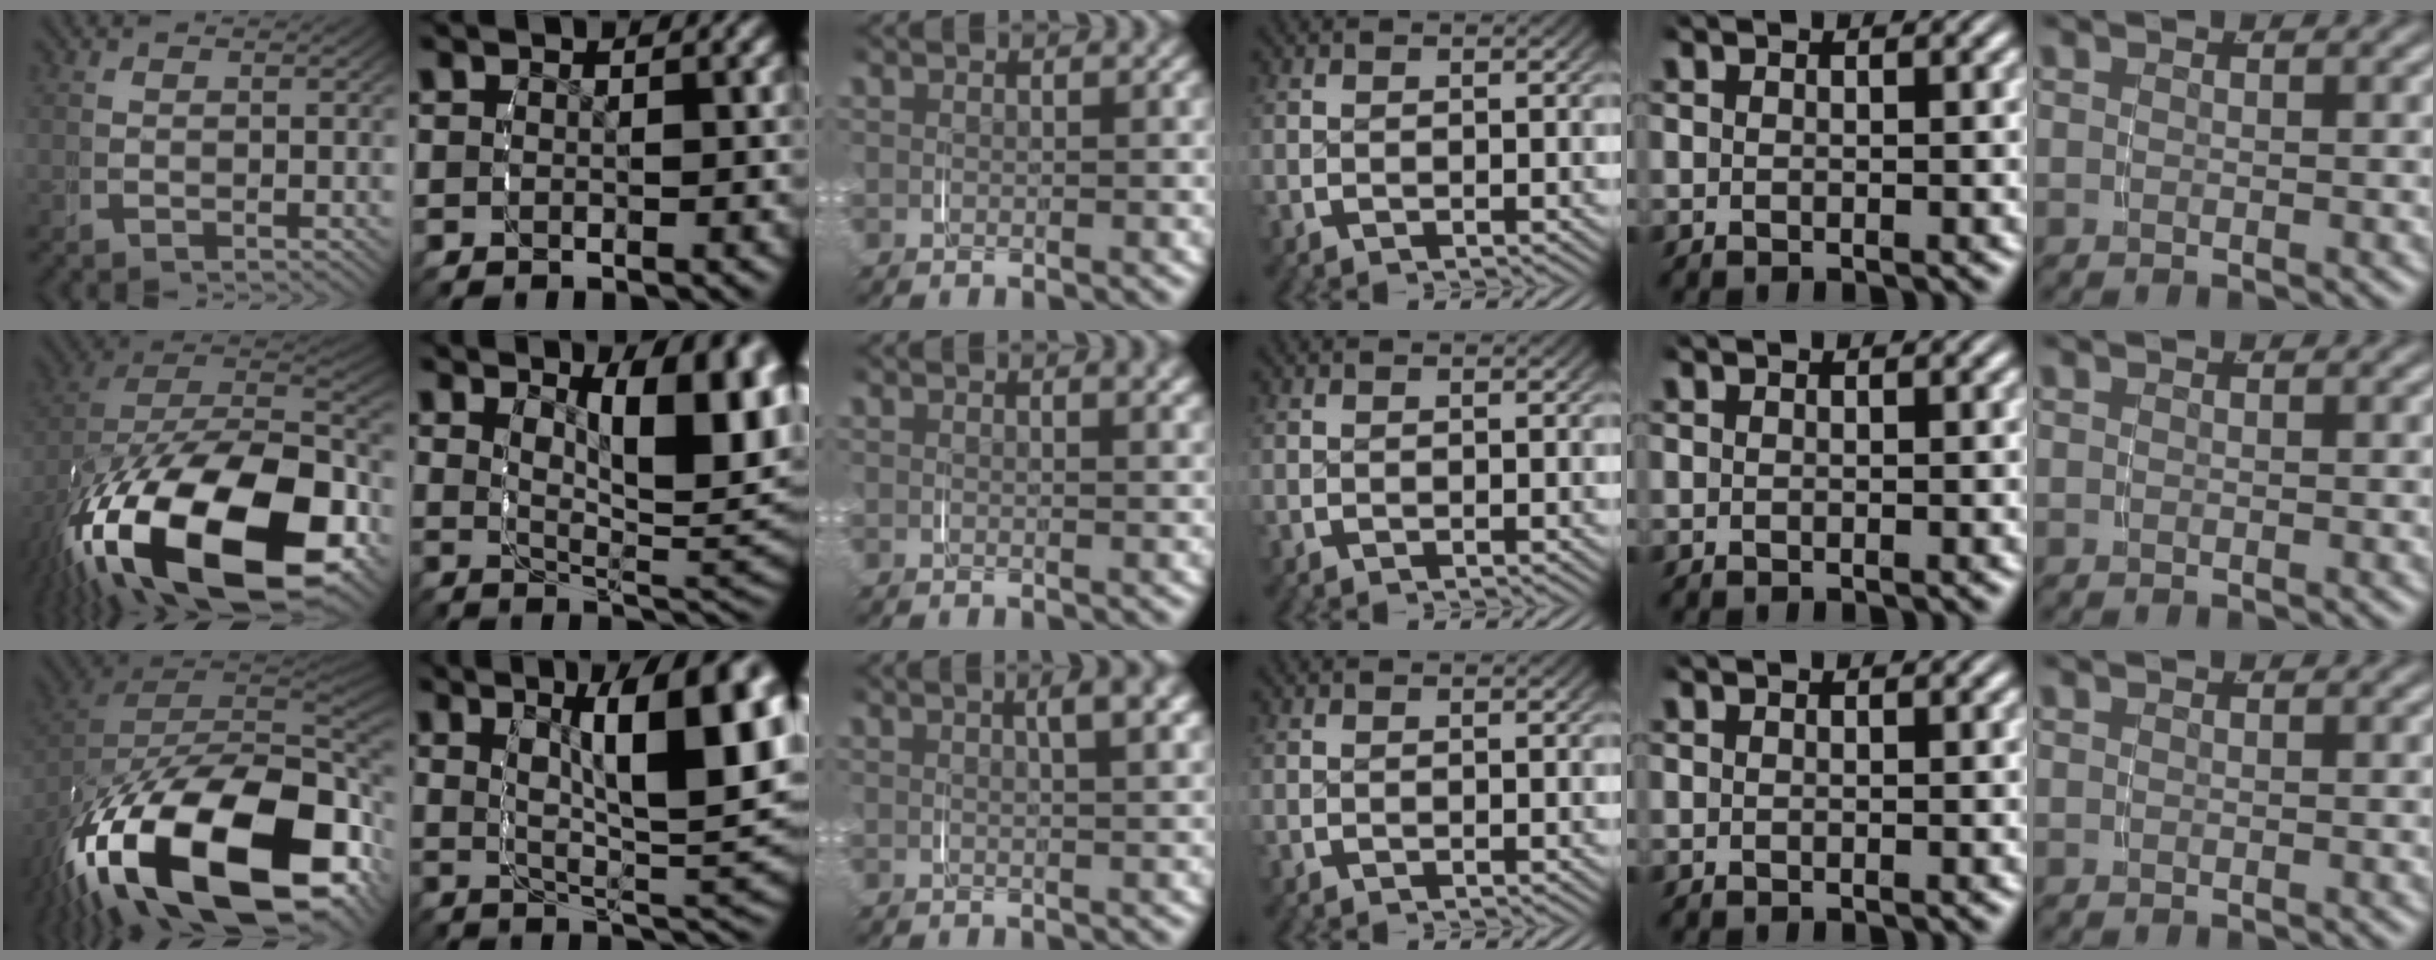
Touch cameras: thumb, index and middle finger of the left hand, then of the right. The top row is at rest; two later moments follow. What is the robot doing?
{"motion": "grasp_and_lifting", "object": "plastic wrap"}